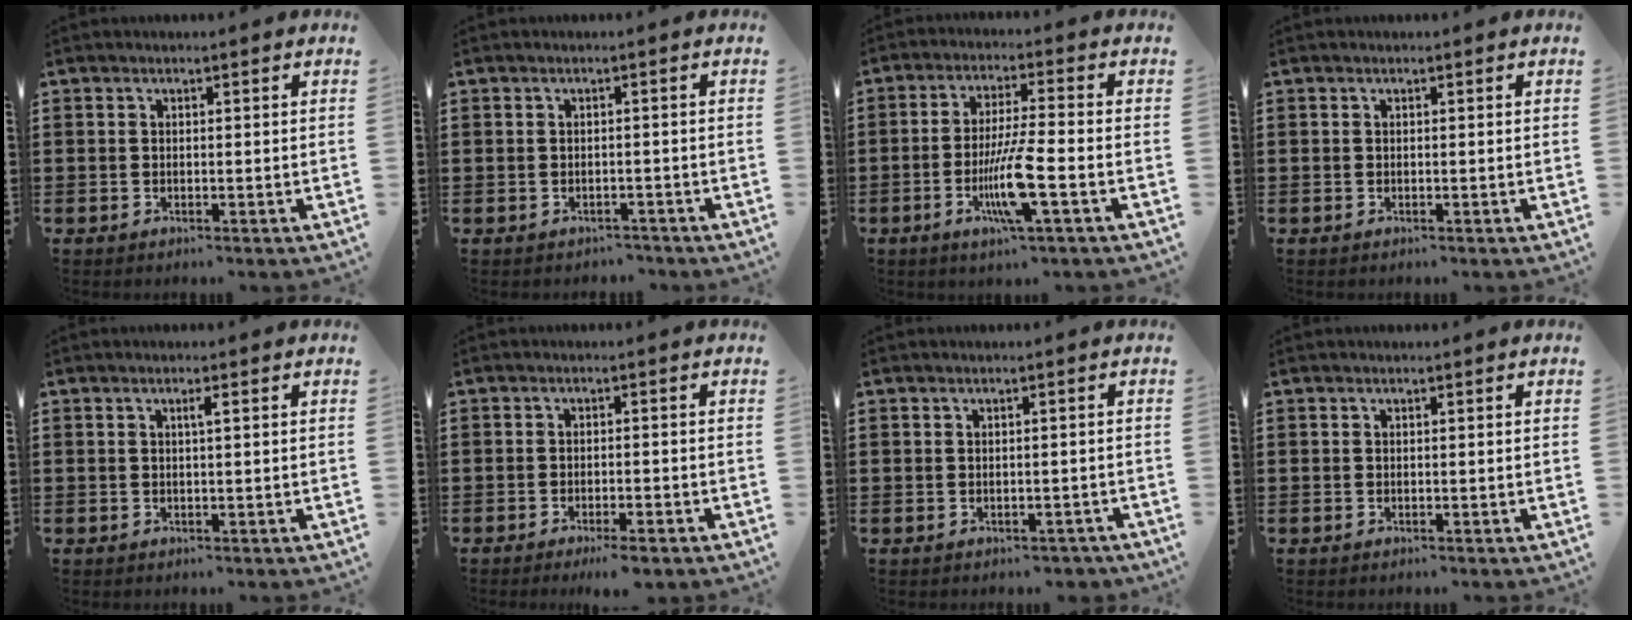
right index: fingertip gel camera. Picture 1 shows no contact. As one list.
[{"total": 1.2, "force": [-1.1, 0.6, 0.0], "torque": [-0.004, 0.003, -0.024]}, {"total": 8.7, "force": [-3.1, 0.6, 8.1], "torque": [-0.161, -0.015, -0.061]}, {"total": 0.0}, {"total": 1.1, "force": [0.3, -0.1, 1.1], "torque": [-0.020, -0.001, 0.005]}, {"total": 2.3, "force": [-1.9, -0.1, 1.3], "torque": [-0.023, 0.001, -0.035]}, {"total": 1.1, "force": [-0.8, 0.8, 0.1], "torque": [-0.006, 0.002, -0.017]}, {"total": 0.0}]